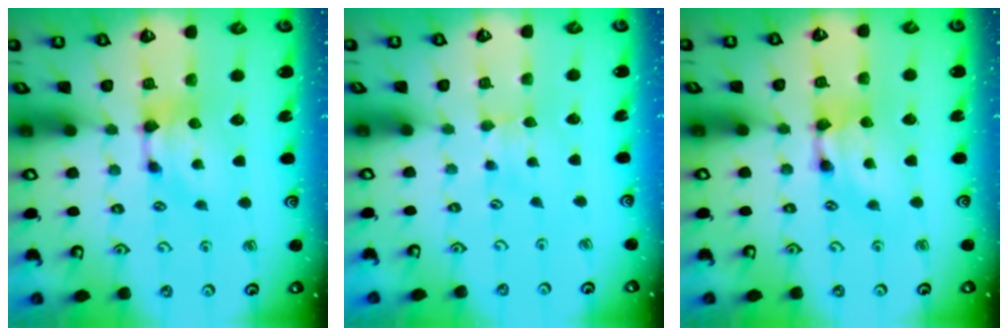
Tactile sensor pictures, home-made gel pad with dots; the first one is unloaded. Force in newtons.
{"total": 1.9, "press": 1.8, "slide": 0.4}
{"total": 1.9, "press": 1.9, "slide": 0.1}